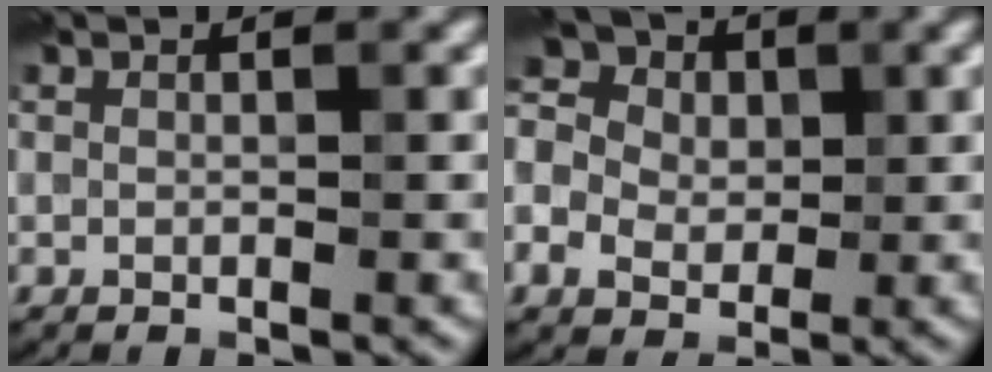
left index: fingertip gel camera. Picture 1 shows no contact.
{"total": 7.0, "force": [0.5, 5.8, 3.9], "torque": [-0.087, 0.027, -0.013]}